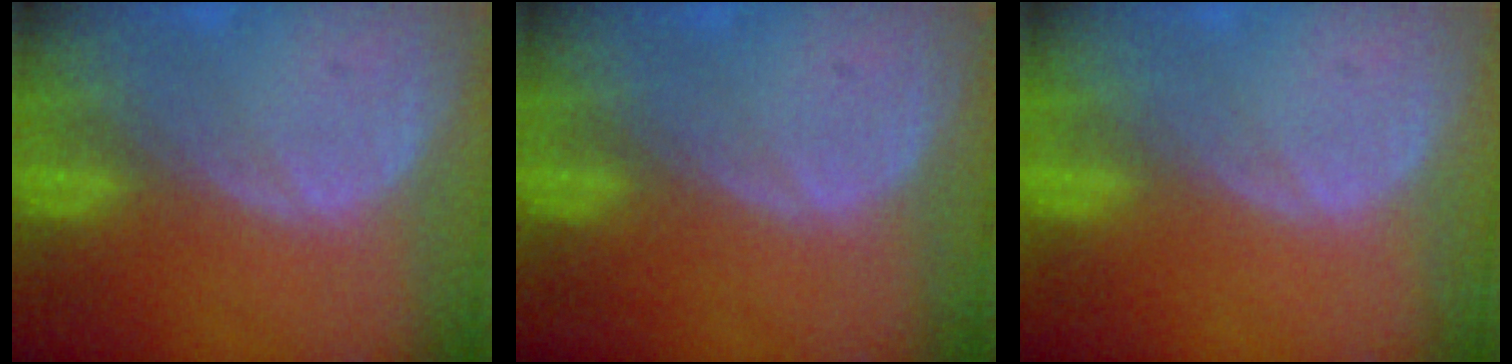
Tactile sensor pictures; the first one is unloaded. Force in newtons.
{"total": 0.0}
{"total": 0.0}